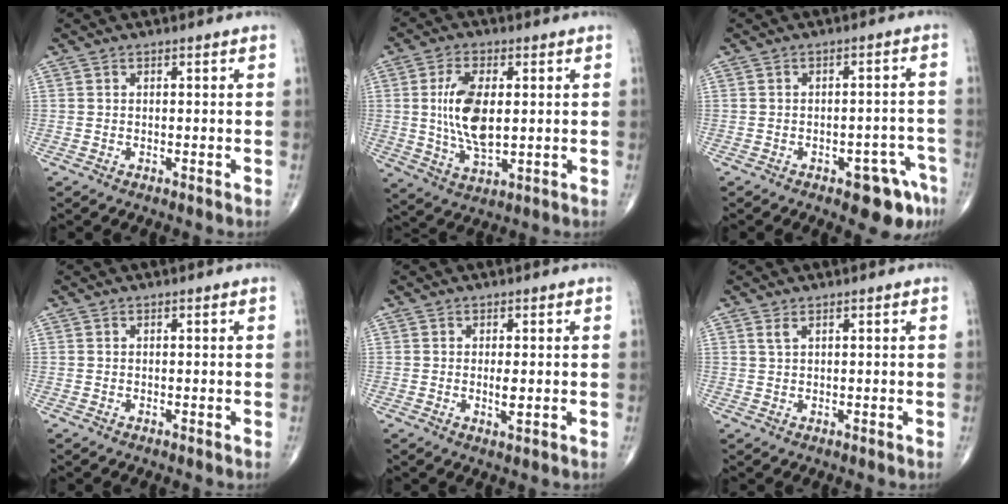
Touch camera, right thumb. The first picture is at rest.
{"total": 11.4, "force": [1.2, 5.5, 9.9], "torque": [-0.190, -0.011, 0.028]}
{"total": 7.8, "force": [-4.5, 3.1, 5.5], "torque": [-0.042, 0.032, -0.051]}
{"total": 0.0}
{"total": 2.2, "force": [-0.1, 0.5, 2.1], "torque": [-0.039, -0.006, -0.001]}
{"total": 1.1, "force": [0.7, 0.3, 0.8], "torque": [-0.017, 0.004, 0.018]}